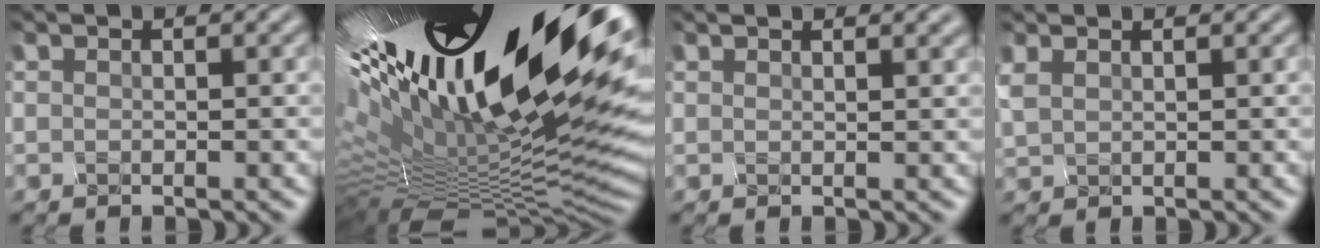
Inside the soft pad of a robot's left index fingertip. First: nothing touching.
{"total": 19.3, "force": [5.7, 5.9, 17.5], "torque": [-0.293, -0.007, 0.115]}
{"total": 2.2, "force": [1.6, 0.8, 1.2], "torque": [-0.003, 0.012, 0.013]}
{"total": 1.7, "force": [1.0, 0.8, 1.1], "torque": [-0.049, 0.010, 0.027]}